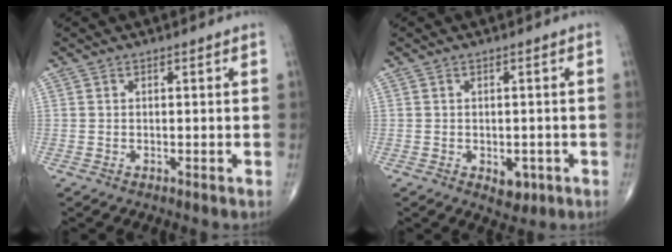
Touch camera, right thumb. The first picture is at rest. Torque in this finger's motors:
{"motor_torque": [3.03, 1.98, 0.05, -0.32, 0.01]}